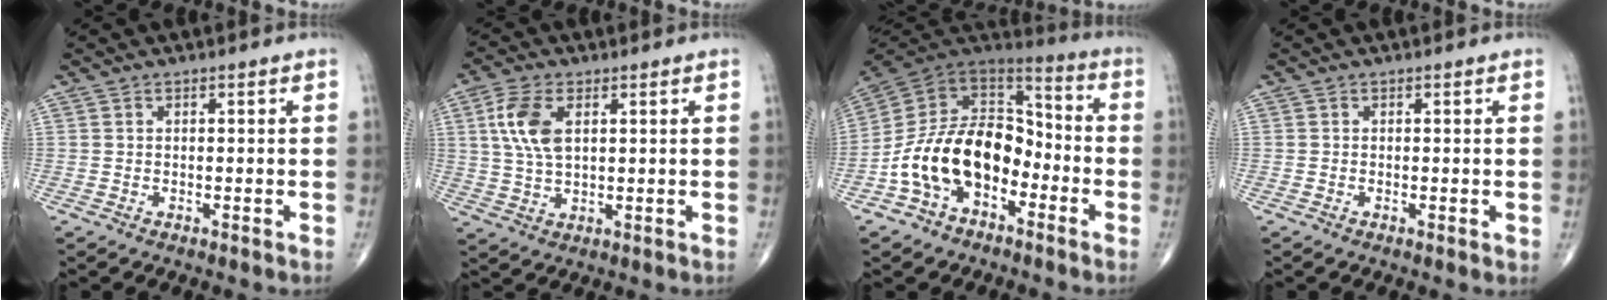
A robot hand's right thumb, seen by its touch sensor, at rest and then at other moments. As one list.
[{"total": 8.2, "force": [2.3, 4.3, 6.6], "torque": [-0.144, -0.001, 0.048]}, {"total": 18.4, "force": [-6.1, 12.1, 12.4], "torque": [-0.188, 0.075, -0.117]}, {"total": 0.8, "force": [0.0, 0.3, 0.7], "torque": [-0.015, -0.004, -0.003]}]